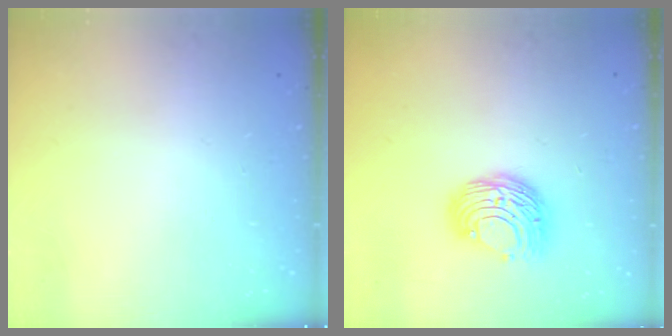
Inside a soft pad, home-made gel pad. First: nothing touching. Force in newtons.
{"total": 9.1, "press": 9.1, "slide": 0.4}